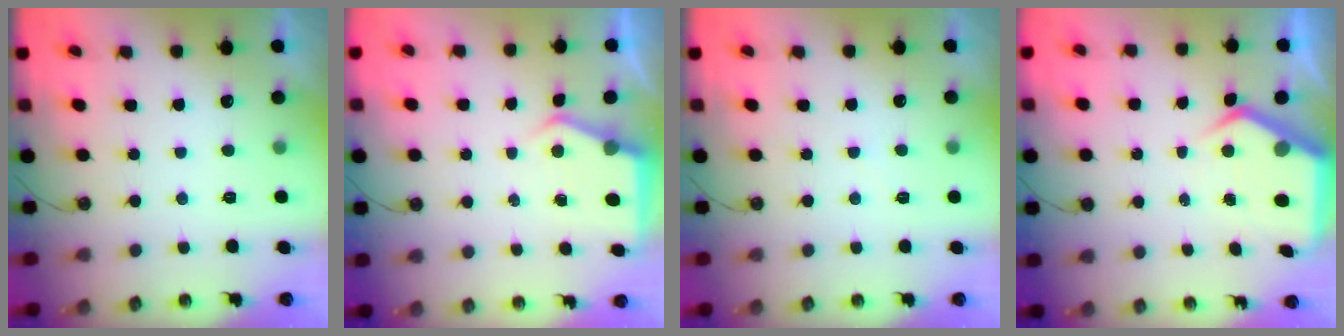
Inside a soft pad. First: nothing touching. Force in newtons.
{"total": 4.6, "press": 4.6, "slide": 0.6}
{"total": 3.6, "press": 3.5, "slide": 0.5}
{"total": 6.6, "press": 6.6, "slide": 0.5}